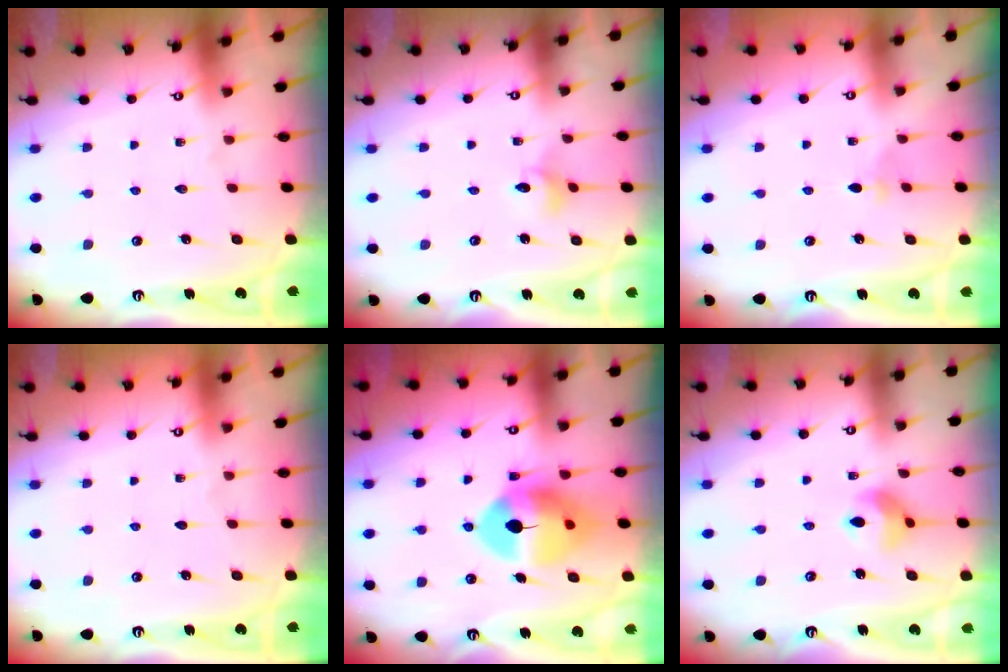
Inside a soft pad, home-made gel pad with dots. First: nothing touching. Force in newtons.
{"total": 3.4, "press": 3.4, "slide": 0.5}
{"total": 2.7, "press": 2.6, "slide": 0.6}
{"total": 0.0}
{"total": 12.8, "press": 12.6, "slide": 1.9}
{"total": 8.5, "press": 8.4, "slide": 1.0}